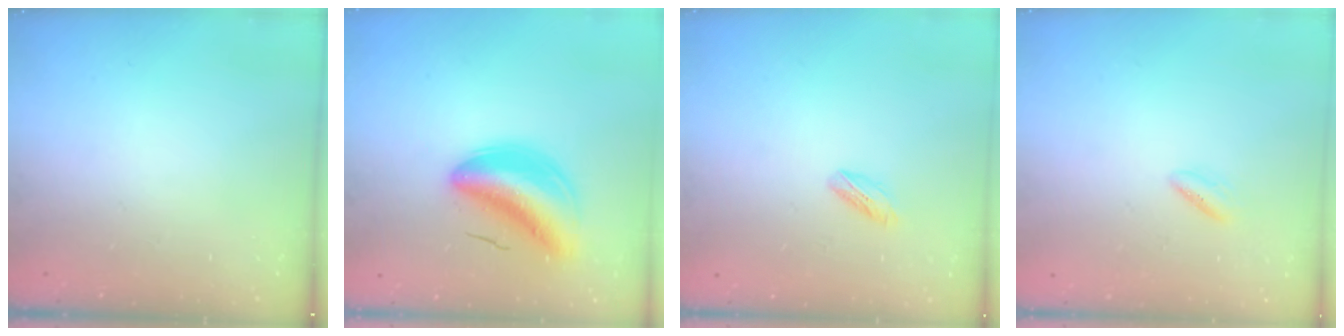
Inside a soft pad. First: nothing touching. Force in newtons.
{"total": 9.6, "press": 9.1, "slide": 3.1}
{"total": 3.6, "press": 3.4, "slide": 1.0}
{"total": 1.6, "press": 1.4, "slide": 0.8}